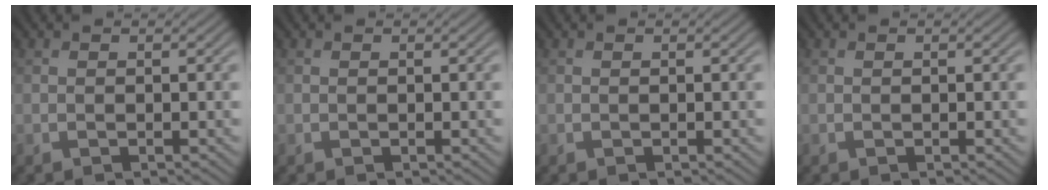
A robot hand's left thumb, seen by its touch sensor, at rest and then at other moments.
{"total": 0.0}
{"total": 0.0}
{"total": 0.0}